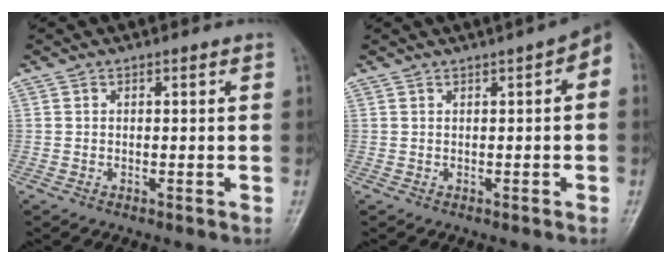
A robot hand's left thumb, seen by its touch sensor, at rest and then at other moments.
{"total": 4.3, "force": [1.4, 1.2, 3.9], "torque": [-0.046, 0.018, 0.009]}